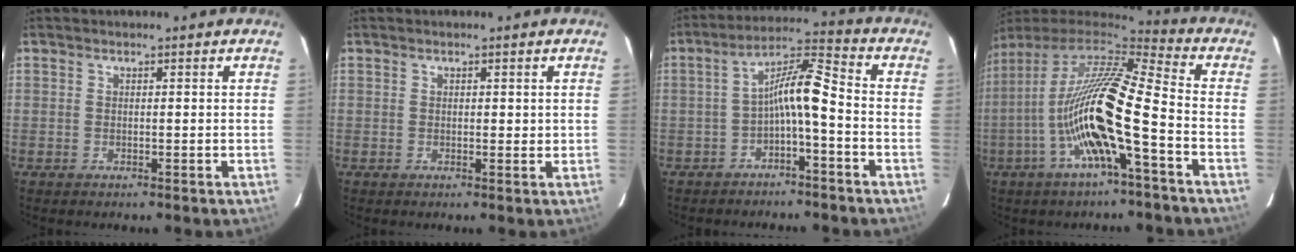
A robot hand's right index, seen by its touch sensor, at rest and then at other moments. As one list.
[{"total": 1.5, "force": [0.5, 0.8, 1.1], "torque": [-0.011, -0.003, 0.007]}, {"total": 7.7, "force": [-2.1, 0.9, 7.4], "torque": [-0.127, 0.034, -0.038]}, {"total": 18.4, "force": [-5.0, 1.8, 17.6], "torque": [-0.345, 0.004, -0.094]}]